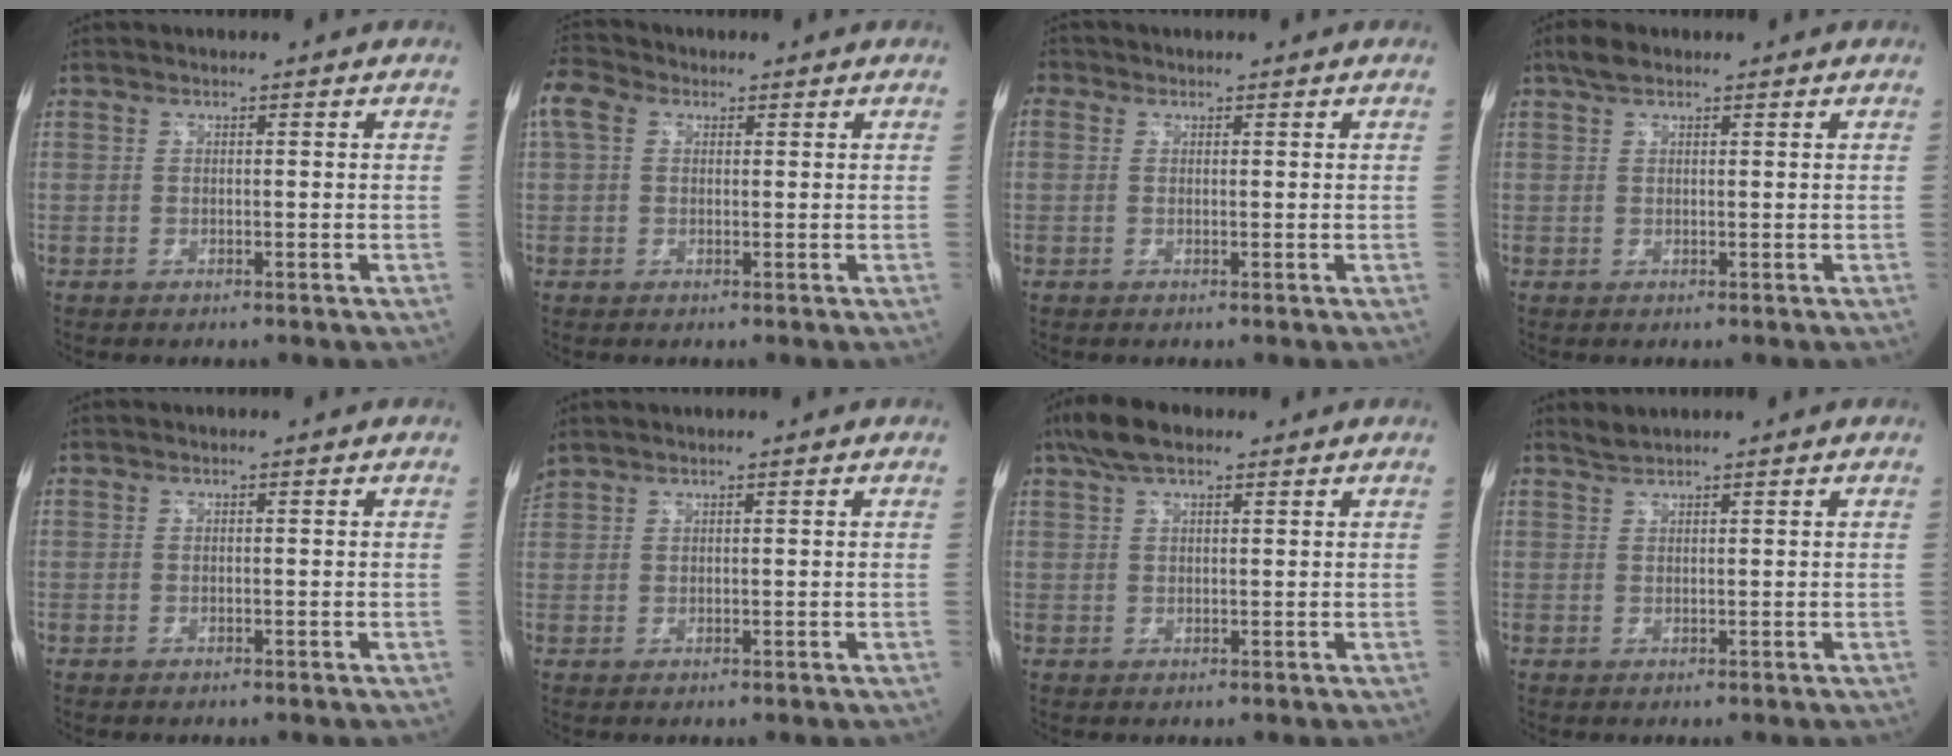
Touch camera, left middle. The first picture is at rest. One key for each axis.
{"total": 5.9, "fx": 2.4, "fy": 4.1, "fz": 3.5, "tx": -0.097, "ty": 0.039, "tz": 0.046}
{"total": 1.8, "fx": 0.7, "fy": 1.6, "fz": 0.6, "tx": -0.010, "ty": 0.010, "tz": 0.010}
{"total": 2.3, "fx": 1.7, "fy": 1.0, "fz": 1.2, "tx": -0.030, "ty": 0.012, "tz": 0.032}
{"total": 0.0}
{"total": 2.7, "fx": 2.5, "fy": 0.1, "fz": 1.0, "tx": -0.034, "ty": 0.032, "tz": 0.054}
{"total": 5.8, "fx": 4.1, "fy": 2.0, "fz": 3.6, "tx": -0.080, "ty": 0.020, "tz": 0.078}
{"total": 1.5, "fx": 1.4, "fy": -0.4, "fz": 0.0, "tx": -0.006, "ty": 0.003, "tz": 0.034}